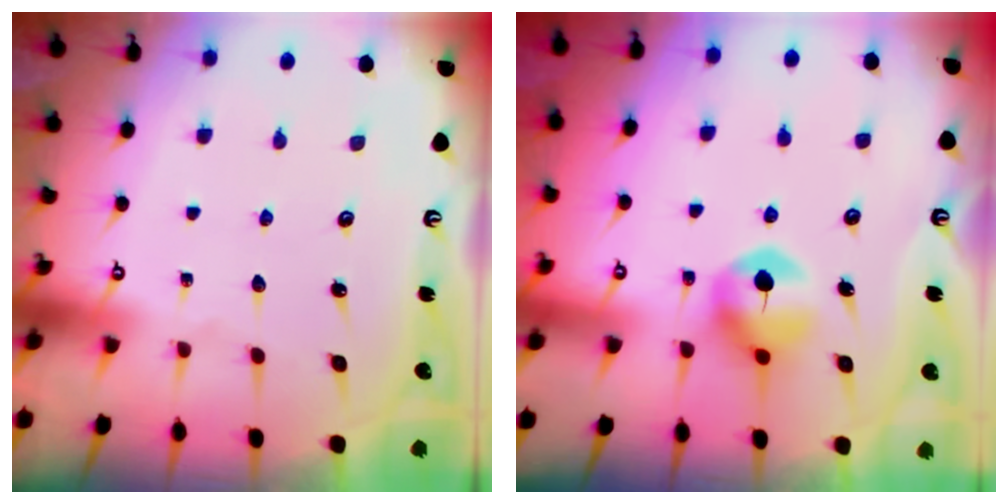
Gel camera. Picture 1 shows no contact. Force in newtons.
{"total": 7.9, "press": 7.9, "slide": 0.2}